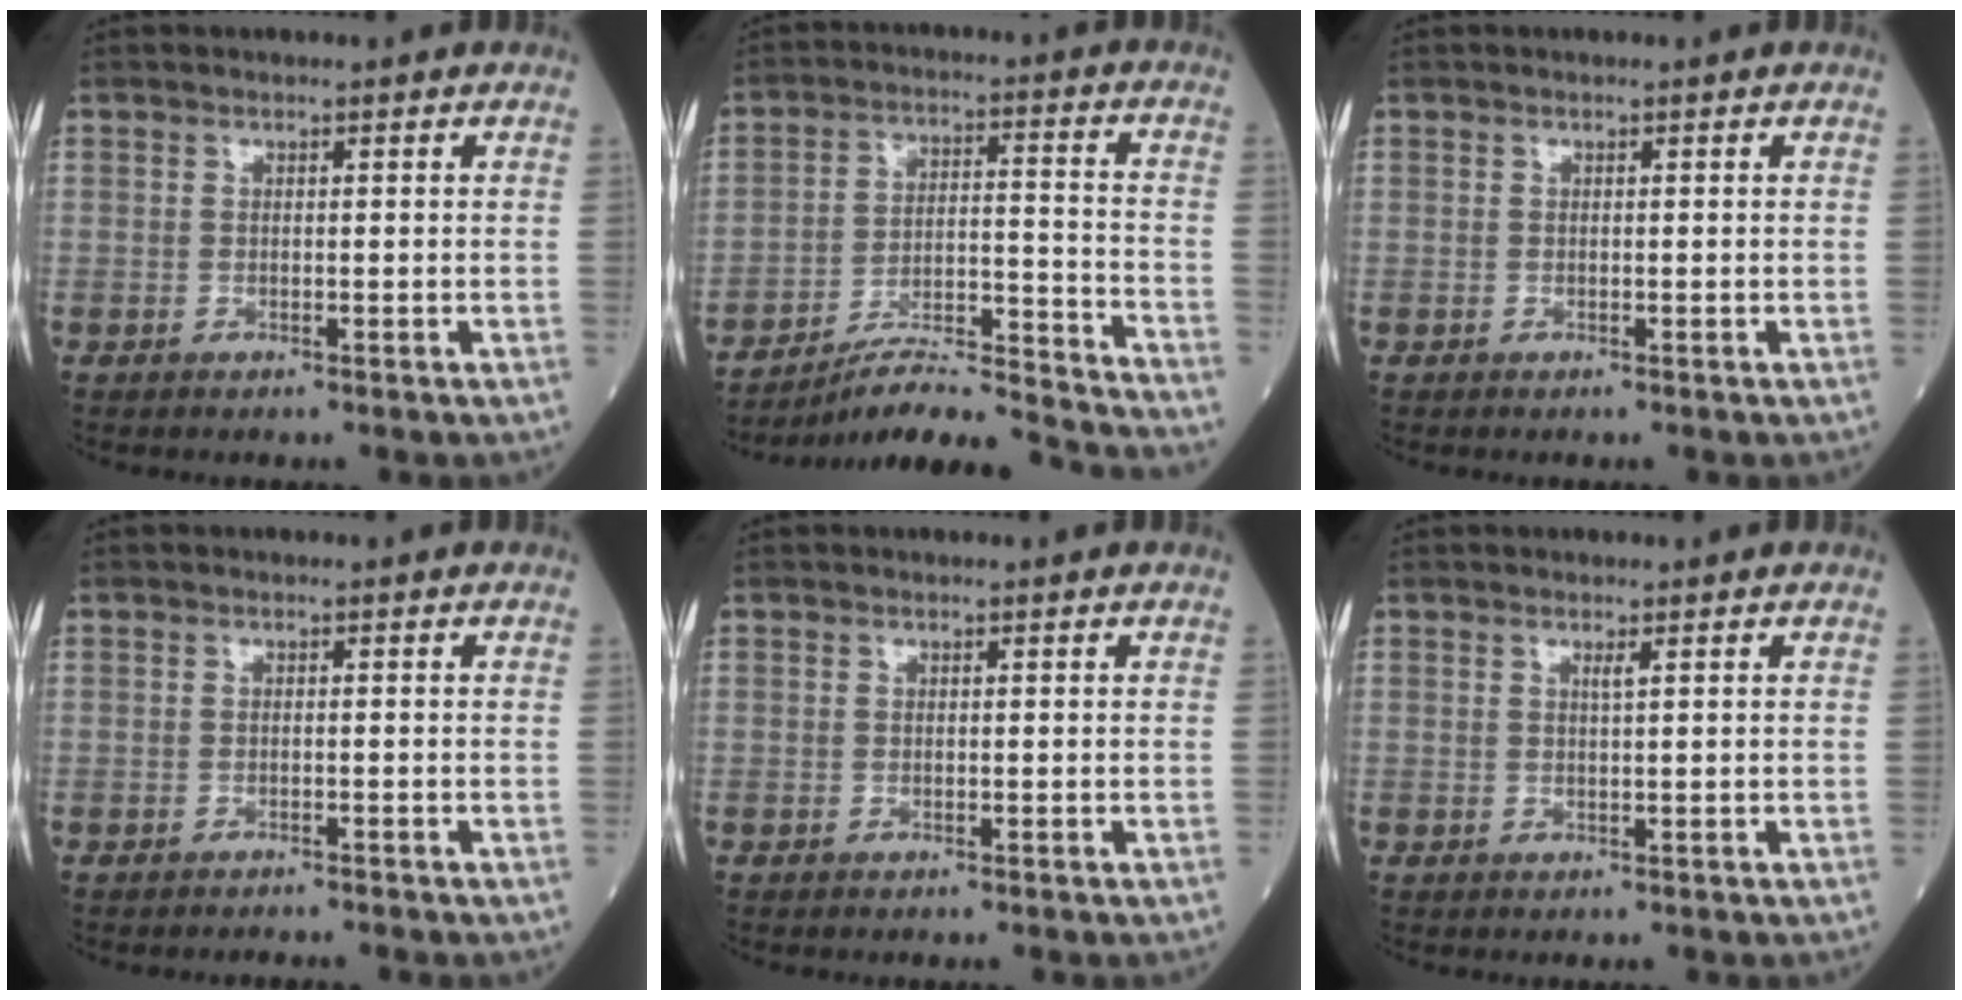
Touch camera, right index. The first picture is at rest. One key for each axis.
{"total": 17.1, "fx": -16.4, "fy": -1.2, "fz": 4.7, "tx": -0.077, "ty": 0.006, "tz": -0.253}
{"total": 0.0}
{"total": 1.9, "fx": -1.9, "fy": 0.1, "fz": 0.3, "tx": -0.004, "ty": -0.002, "tz": -0.023}
{"total": 0.0}
{"total": 0.8, "fx": 0.4, "fy": -0.2, "fz": 0.7, "tx": -0.016, "ty": -0.003, "tz": 0.008}